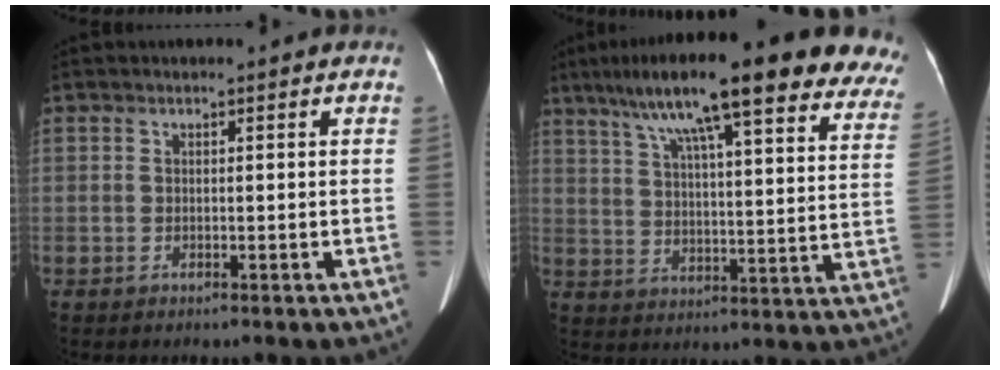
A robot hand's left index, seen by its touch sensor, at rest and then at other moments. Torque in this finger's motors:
{"motor_torque": [0.27, -1.87, 1.03, 0.21]}